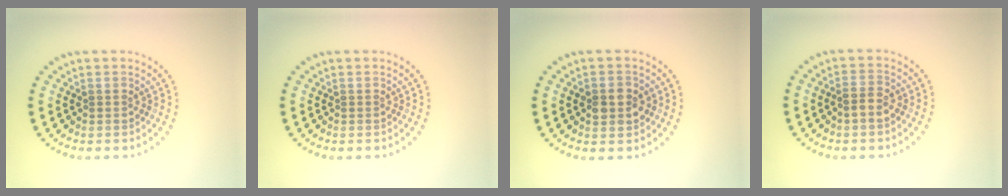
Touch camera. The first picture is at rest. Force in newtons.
{"total": 0.0}
{"total": 2.3, "press": 2.3, "slide": 0.1}
{"total": 1.7, "press": 1.6, "slide": 0.5}